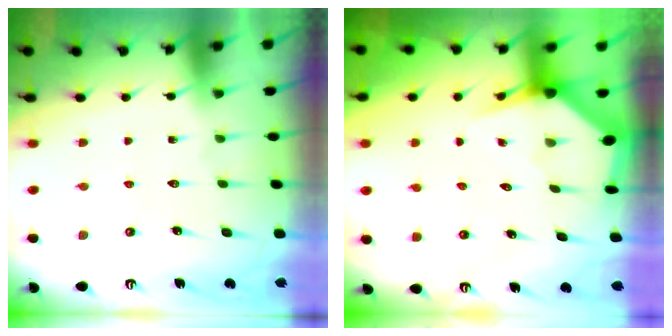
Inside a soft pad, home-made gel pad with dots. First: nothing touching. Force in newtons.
{"total": 3.4, "press": 3.4, "slide": 0.5}